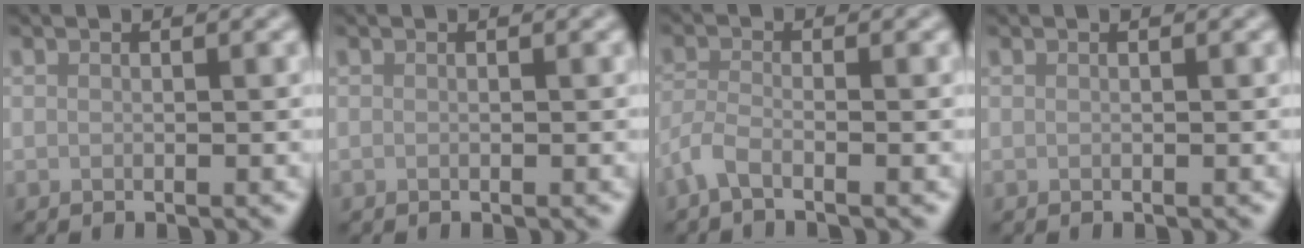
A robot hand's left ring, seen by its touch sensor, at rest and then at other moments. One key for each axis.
{"total": 0.0}
{"total": 2.2, "fx": -1.6, "fy": 0.5, "fz": 1.4, "tx": -0.033, "ty": -0.004, "tz": -0.043}
{"total": 0.0}